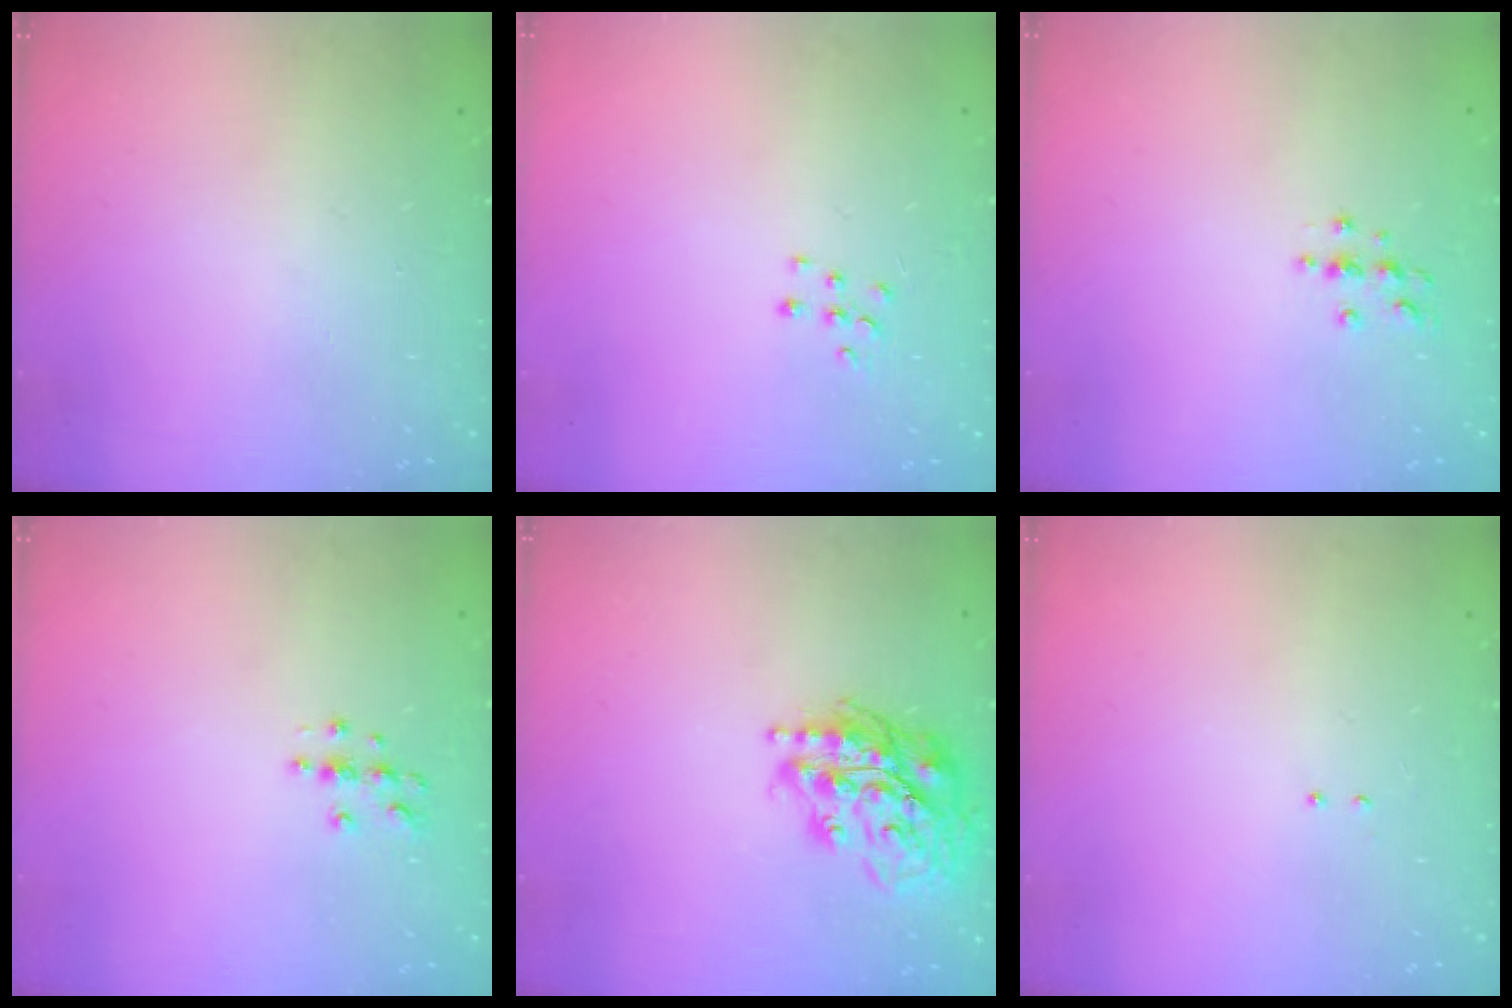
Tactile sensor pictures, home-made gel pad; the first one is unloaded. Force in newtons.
{"total": 5.3, "press": 5.3, "slide": 0.5}
{"total": 3.7, "press": 3.6, "slide": 0.5}
{"total": 3.9, "press": 3.8, "slide": 0.4}
{"total": 18.3, "press": 18.1, "slide": 2.6}
{"total": 2.1, "press": 2.0, "slide": 0.6}